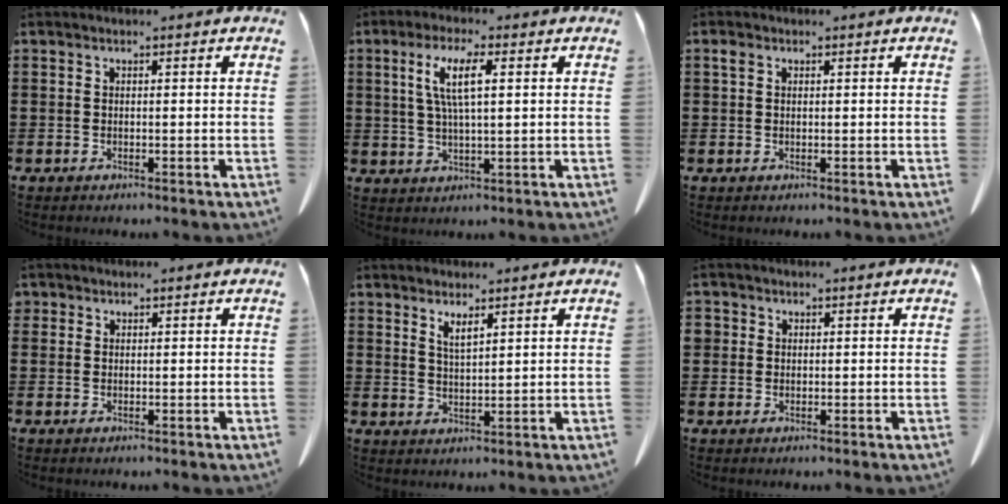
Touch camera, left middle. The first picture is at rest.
{"total": 6.4, "force": [1.9, 1.4, 5.9], "torque": [-0.120, 0.007, 0.030]}
{"total": 1.2, "force": [0.5, 0.8, 0.7], "torque": [-0.019, 0.003, 0.009]}
{"total": 0.8, "force": [0.6, 0.6, 0.1], "torque": [-0.004, 0.003, 0.011]}
{"total": 2.7, "force": [2.1, 0.4, 1.6], "torque": [-0.036, 0.001, 0.038]}
{"total": 1.2, "force": [0.6, 1.0, 0.1], "torque": [-0.007, 0.003, 0.014]}